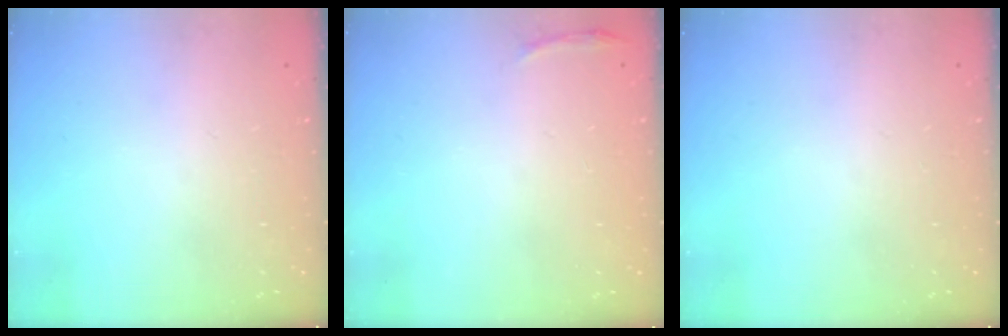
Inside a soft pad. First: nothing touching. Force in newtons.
{"total": 3.0, "press": 1.9, "slide": 2.3}
{"total": 0.0}